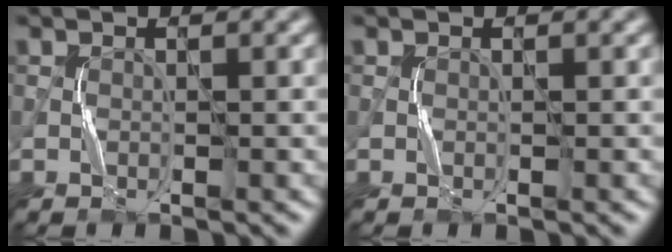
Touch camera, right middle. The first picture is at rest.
{"total": 0.0}